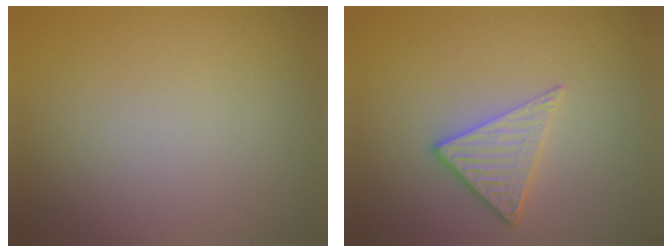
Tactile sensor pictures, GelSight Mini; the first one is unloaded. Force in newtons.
{"total": 2.9, "press": 2.6, "slide": 1.3}